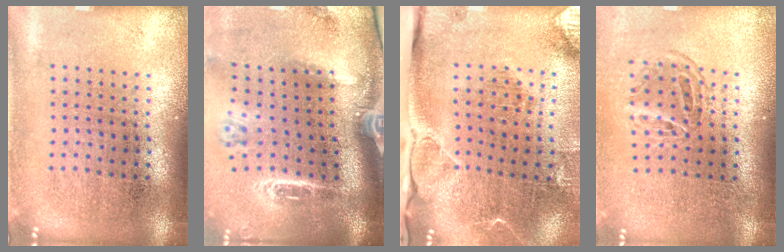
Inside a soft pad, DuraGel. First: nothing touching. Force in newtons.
{"total": 3.1, "press": 2.1, "slide": 2.3}
{"total": 2.9, "press": 2.2, "slide": 1.8}
{"total": 1.4, "press": 1.1, "slide": 0.8}